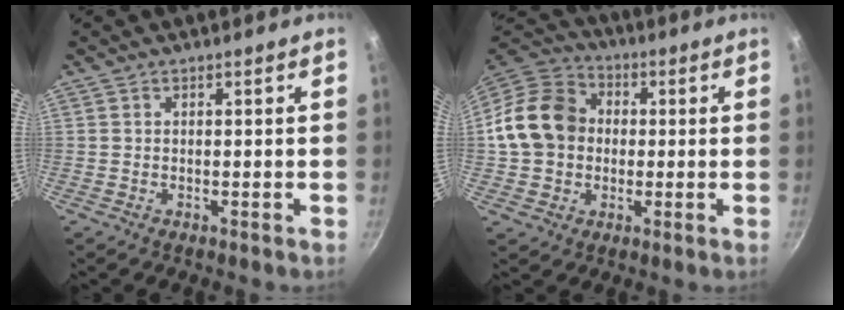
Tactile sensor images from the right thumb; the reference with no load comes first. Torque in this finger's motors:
{"motor_torque": [-0.17, 0.41, 0.20, -0.20, 0.11]}